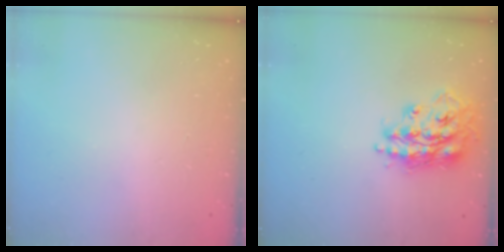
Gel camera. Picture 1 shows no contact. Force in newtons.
{"total": 17.5, "press": 17.5, "slide": 1.2}